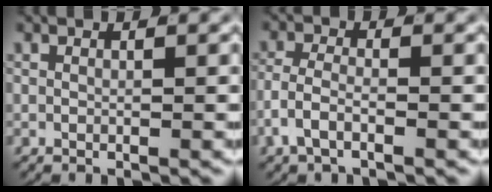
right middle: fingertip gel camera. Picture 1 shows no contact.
{"total": 3.0, "force": [-1.4, 1.4, 2.2], "torque": [-0.052, -0.006, -0.025]}